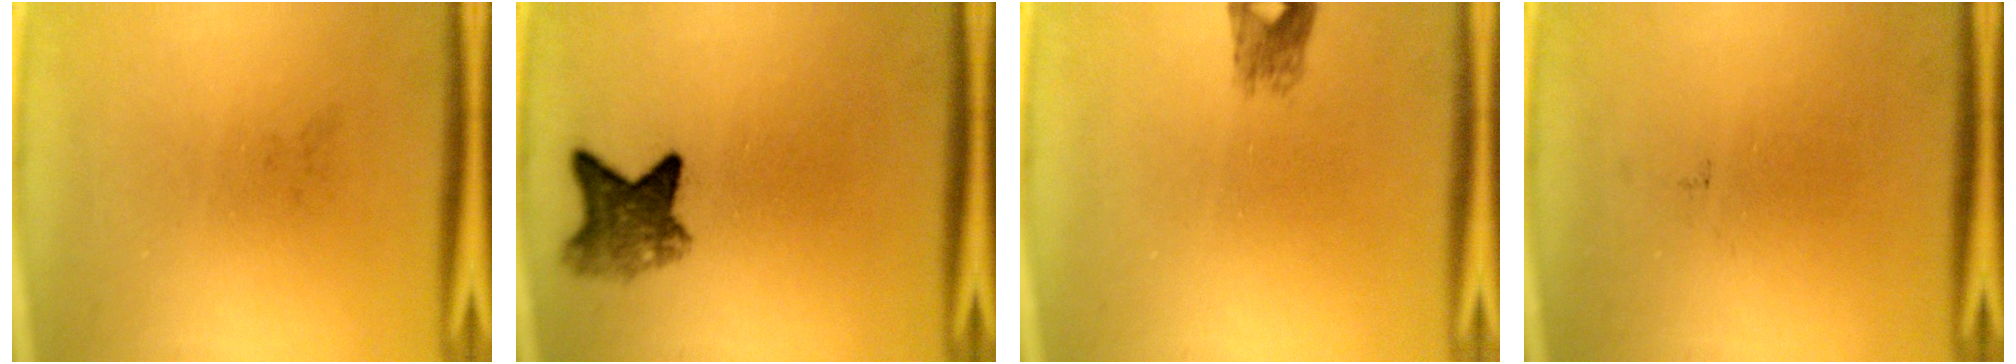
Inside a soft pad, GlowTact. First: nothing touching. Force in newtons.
{"total": 5.5}
{"total": 2.2}
{"total": 0.0}